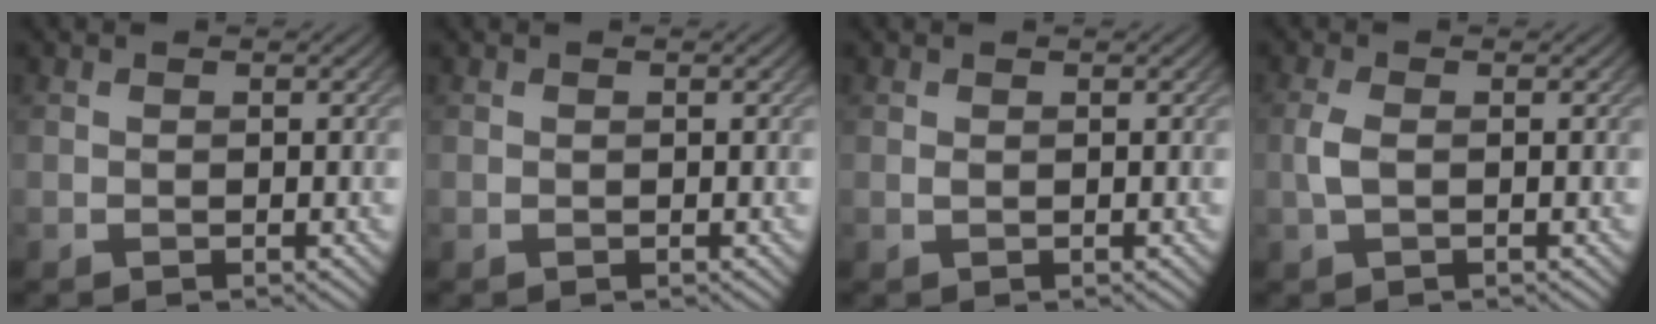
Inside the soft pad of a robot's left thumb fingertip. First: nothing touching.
{"total": 0.0}
{"total": 0.0}
{"total": 2.1, "force": [-0.2, 0.9, 1.9], "torque": [-0.051, 0.003, -0.008]}